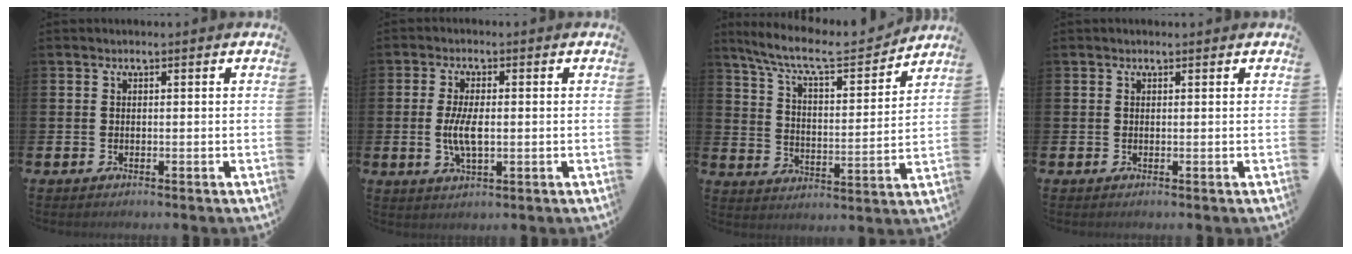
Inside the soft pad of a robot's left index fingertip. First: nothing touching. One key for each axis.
{"total": 4.9, "fx": -0.1, "fy": 2.0, "fz": 4.5, "tx": -0.079, "ty": -0.003, "tz": -0.008}
{"total": 9.5, "fx": 8.5, "fy": 1.8, "fz": 3.8, "tx": -0.102, "ty": -0.055, "tz": 0.144}
{"total": 0.0}